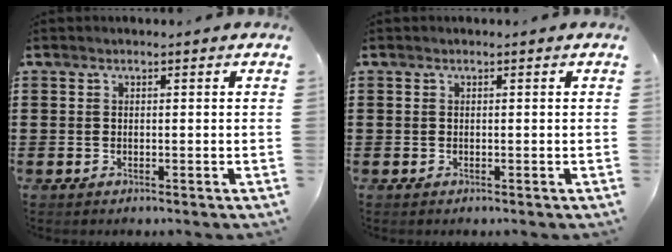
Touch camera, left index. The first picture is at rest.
{"total": 0.0}